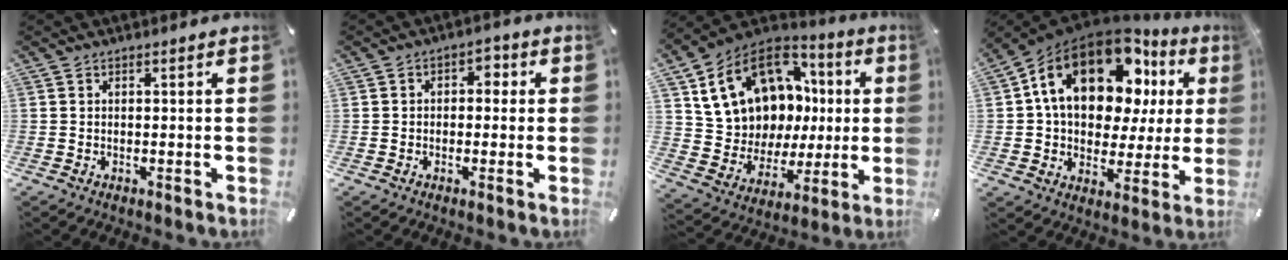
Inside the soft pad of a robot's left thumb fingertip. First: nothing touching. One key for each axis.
{"total": 3.1, "fx": -1.0, "fy": 2.4, "fz": 1.6, "tx": -0.022, "ty": 0.014, "tz": -0.024}
{"total": 18.1, "fx": 7.3, "fy": 14.4, "fz": 8.3, "tx": -0.153, "ty": -0.045, "tz": 0.158}
{"total": 20.8, "fx": 9.4, "fy": 13.3, "fz": 13.0, "tx": -0.231, "ty": -0.052, "tz": 0.155}